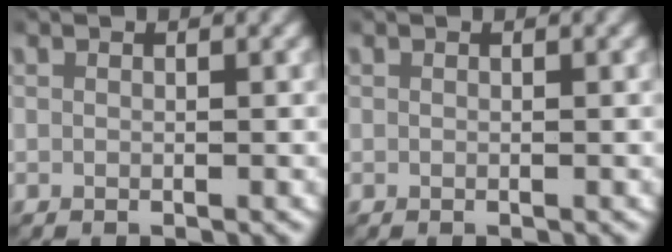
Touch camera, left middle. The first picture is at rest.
{"total": 0.0}